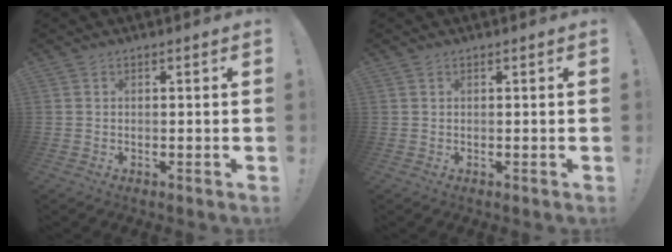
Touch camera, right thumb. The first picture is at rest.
{"total": 0.0}